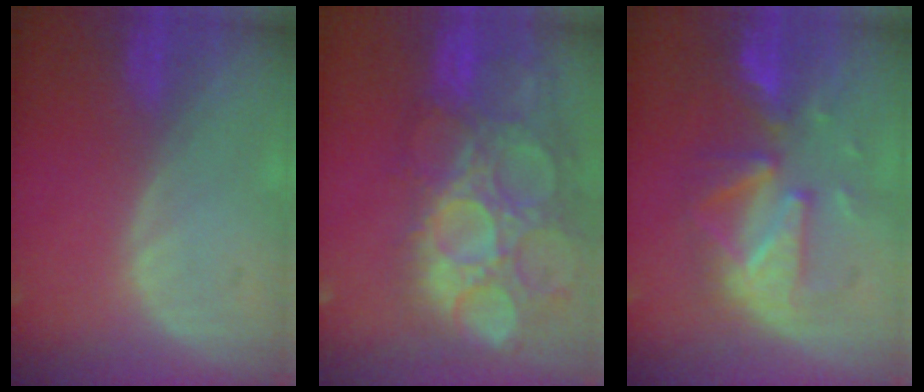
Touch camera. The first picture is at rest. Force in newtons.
{"total": 15.4, "press": 12.7, "slide": 8.7}
{"total": 9.7, "press": 8.8, "slide": 4.0}